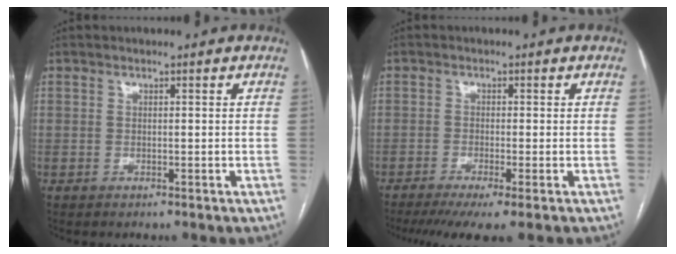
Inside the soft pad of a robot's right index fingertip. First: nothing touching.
{"total": 6.2, "force": [-4.1, 0.3, 4.6], "torque": [-0.072, -0.013, -0.069]}